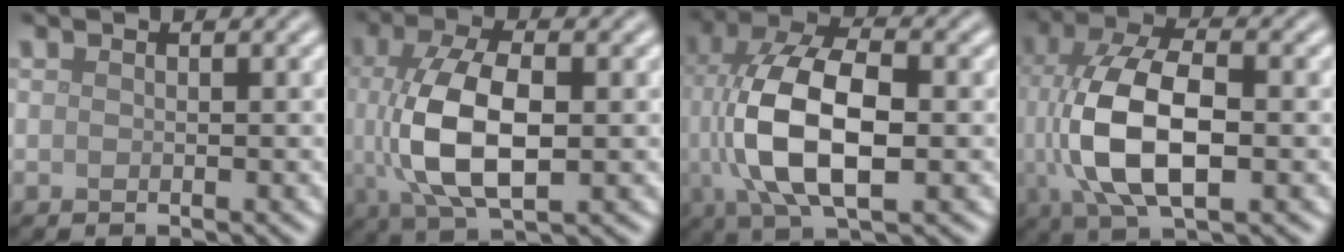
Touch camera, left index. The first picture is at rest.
{"total": 8.5, "force": [0.0, 4.0, 7.5], "torque": [-0.155, -0.001, 0.000]}
{"total": 10.6, "force": [-0.4, 4.8, 9.4], "torque": [-0.189, 0.005, -0.008]}
{"total": 10.0, "force": [-0.6, 4.7, 8.8], "torque": [-0.180, 0.003, -0.012]}